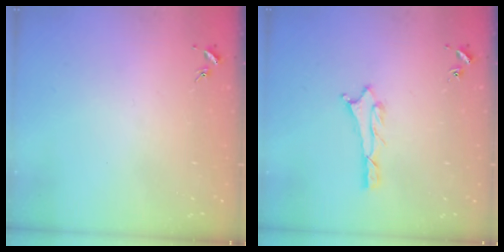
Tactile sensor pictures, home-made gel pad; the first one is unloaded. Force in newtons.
{"total": 0.7, "press": 0.7, "slide": 0.2}